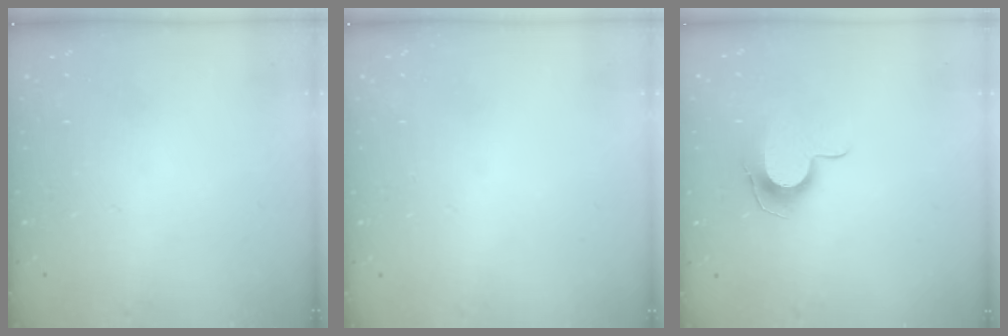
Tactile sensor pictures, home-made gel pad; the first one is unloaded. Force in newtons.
{"total": 0.8, "press": 0.5, "slide": 0.6}
{"total": 8.4, "press": 8.3, "slide": 0.7}